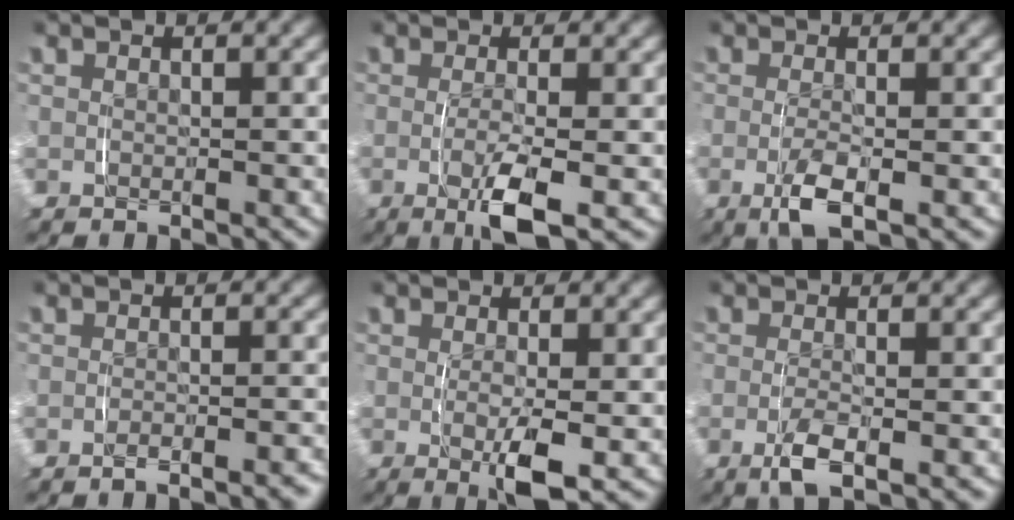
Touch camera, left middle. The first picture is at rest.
{"total": 4.3, "force": [-1.1, 0.8, 4.0], "torque": [-0.067, -0.013, -0.015]}
{"total": 3.1, "force": [-0.9, 0.8, 2.9], "torque": [-0.060, -0.013, -0.011]}
{"total": 1.6, "force": [-1.4, 0.0, 0.8], "torque": [-0.015, 0.004, -0.026]}
{"total": 3.8, "force": [-0.5, 0.8, 3.6], "torque": [-0.055, -0.012, -0.006]}
{"total": 2.8, "force": [-0.9, 0.7, 2.5], "torque": [-0.054, -0.011, -0.012]}